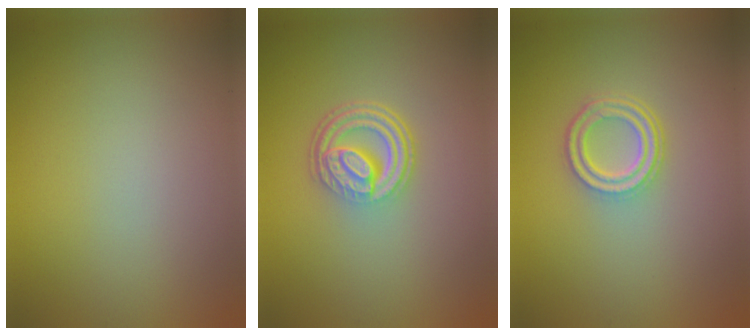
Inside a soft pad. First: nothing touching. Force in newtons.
{"total": 4.6, "press": 3.3, "slide": 3.2}
{"total": 3.5, "press": 2.6, "slide": 2.3}